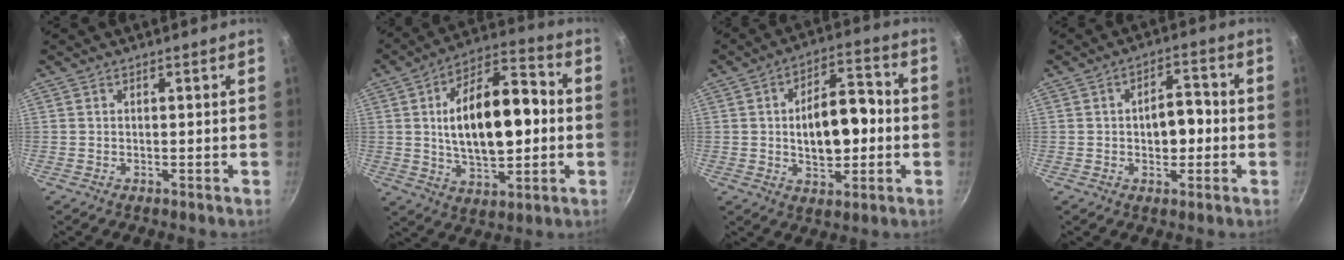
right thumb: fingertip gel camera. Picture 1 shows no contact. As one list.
[{"total": 19.9, "force": [1.1, 10.0, 17.2], "torque": [-0.261, 0.022, 0.016]}, {"total": 13.3, "force": [-0.2, 7.3, 11.2], "torque": [-0.146, 0.025, -0.003]}, {"total": 7.1, "force": [-0.4, 4.2, 5.6], "torque": [-0.063, 0.018, -0.010]}]